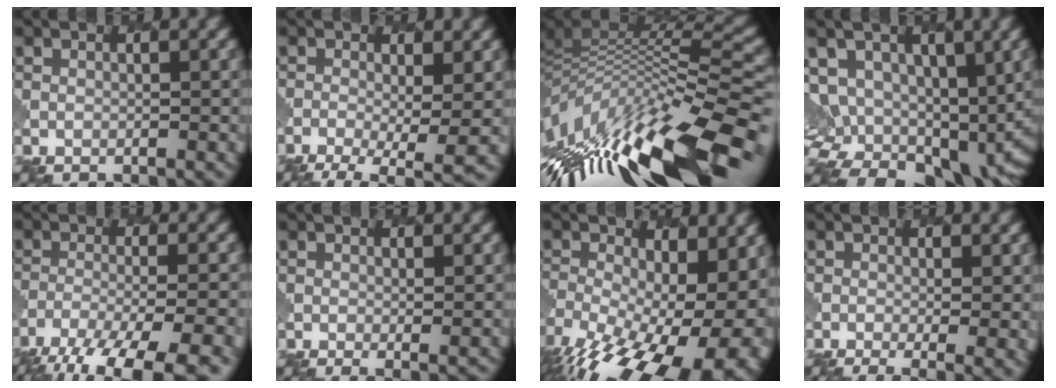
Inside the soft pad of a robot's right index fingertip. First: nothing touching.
{"total": 4.9, "force": [-1.8, 1.4, 4.3], "torque": [-0.087, -0.015, -0.033]}
{"total": 14.5, "force": [-5.1, 5.6, 12.3], "torque": [-0.252, 0.017, -0.091]}
{"total": 10.7, "force": [1.1, 7.8, 7.2], "torque": [-0.122, 0.003, 0.030]}
{"total": 11.9, "force": [-9.1, 2.9, 7.1], "torque": [-0.141, -0.034, -0.134]}
{"total": 2.1, "force": [0.3, 0.6, 2.0], "torque": [-0.031, -0.004, 0.008]}
{"total": 18.9, "force": [-6.6, 9.7, 14.9], "torque": [-0.250, -0.048, -0.076]}
{"total": 6.1, "force": [-1.4, 2.5, 5.4], "torque": [-0.067, -0.002, -0.006]}